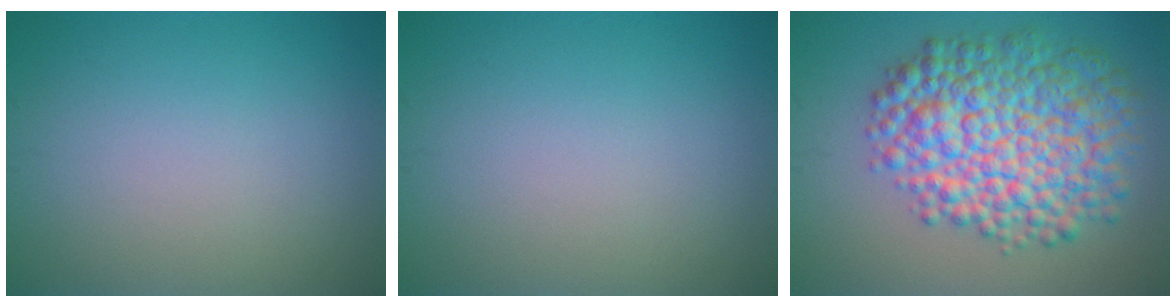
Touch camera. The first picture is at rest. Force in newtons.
{"total": 0.0}
{"total": 10.5, "press": 10.5, "slide": 0.2}